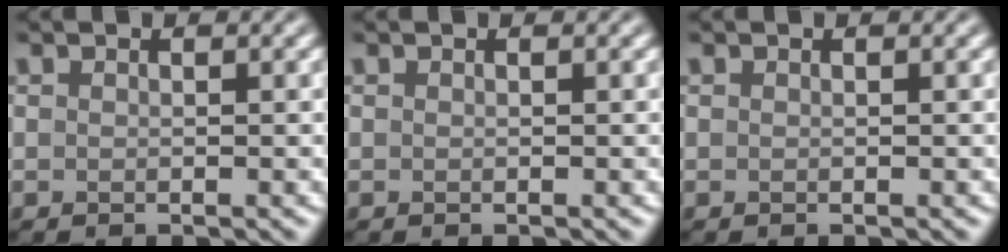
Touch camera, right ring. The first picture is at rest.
{"total": 0.0}
{"total": 0.0}